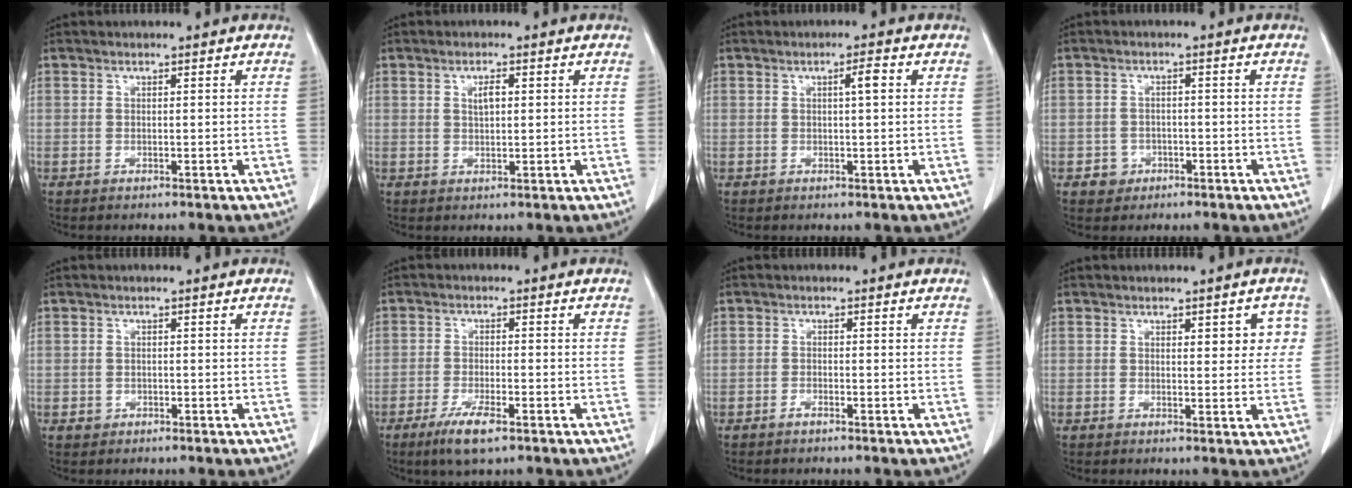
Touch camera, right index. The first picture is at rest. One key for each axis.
{"total": 2.1, "fx": 0.7, "fy": 0.7, "fz": 1.9, "tx": -0.035, "ty": 0.001, "tz": 0.014}
{"total": 2.1, "fx": 0.5, "fy": 0.1, "fz": 2.0, "tx": -0.033, "ty": 0.003, "tz": 0.008}
{"total": 2.5, "fx": -1.1, "fy": 2.3, "fz": 0.3, "tx": 0.000, "ty": 0.013, "tz": -0.012}
{"total": 0.9, "fx": -0.3, "fy": 0.8, "fz": 0.1, "tx": -0.002, "ty": 0.004, "tz": -0.002}
{"total": 5.2, "fx": -3.2, "fy": 1.0, "fz": 4.0, "tx": -0.084, "ty": -0.010, "tz": -0.054}
{"total": 0.7, "fx": -0.6, "fy": 0.1, "fz": 0.4, "tx": -0.009, "ty": 0.002, "tz": -0.009}
{"total": 3.8, "fx": 1.3, "fy": 1.7, "fz": 3.2, "tx": -0.029, "ty": 0.007, "tz": 0.016}